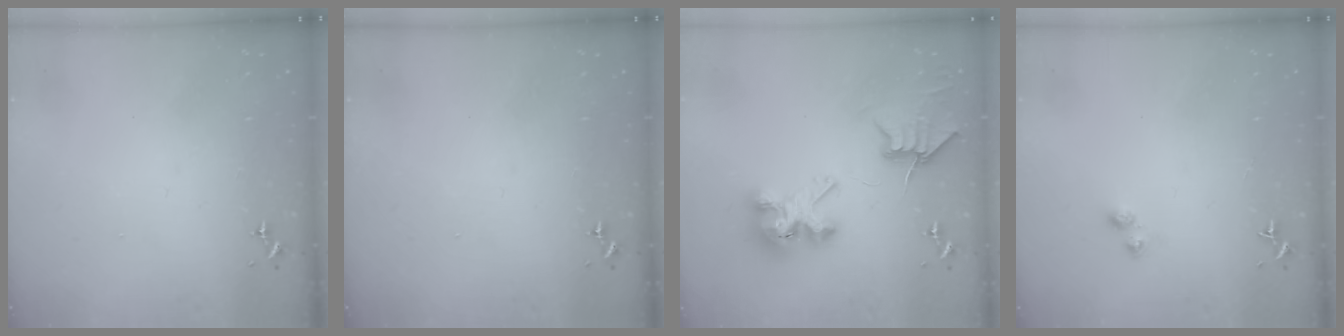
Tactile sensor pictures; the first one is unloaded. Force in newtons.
{"total": 0.0}
{"total": 9.7, "press": 9.6, "slide": 0.7}
{"total": 3.3, "press": 3.2, "slide": 0.6}